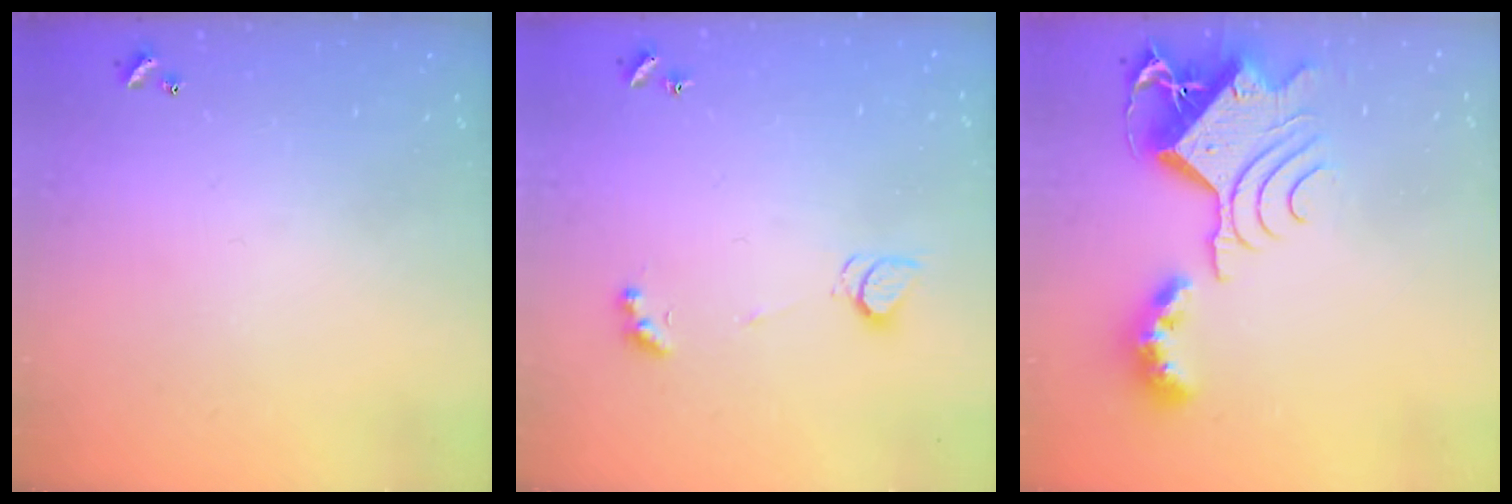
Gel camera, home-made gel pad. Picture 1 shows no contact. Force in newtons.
{"total": 2.2, "press": 2.2, "slide": 0.4}
{"total": 15.6, "press": 15.5, "slide": 1.7}